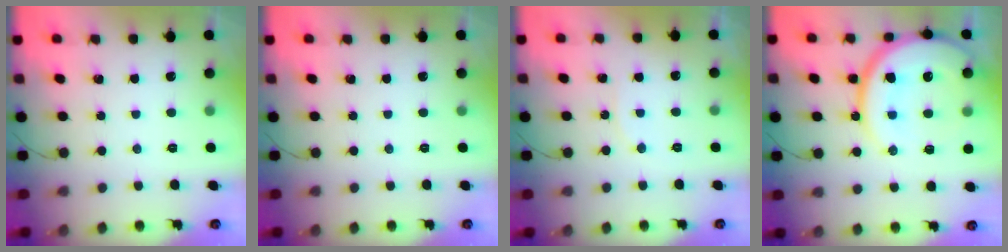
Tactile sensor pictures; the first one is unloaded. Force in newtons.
{"total": 0.0}
{"total": 3.5, "press": 3.5, "slide": 0.5}
{"total": 21.4, "press": 21.3, "slide": 2.1}